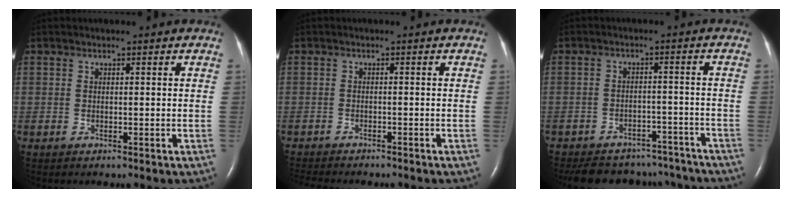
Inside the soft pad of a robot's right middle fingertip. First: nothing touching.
{"total": 6.7, "force": [-5.9, 1.5, 2.7], "torque": [-0.038, -0.005, -0.083]}
{"total": 14.9, "force": [-13.2, 6.1, 3.3], "torque": [-0.064, 0.015, -0.161]}